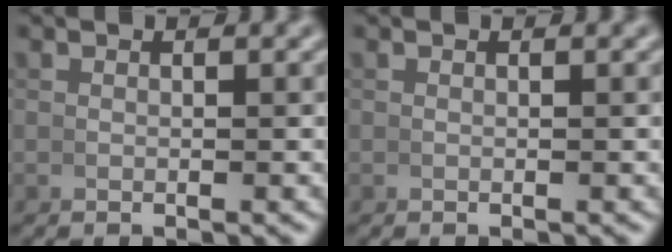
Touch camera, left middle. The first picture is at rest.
{"total": 0.0}